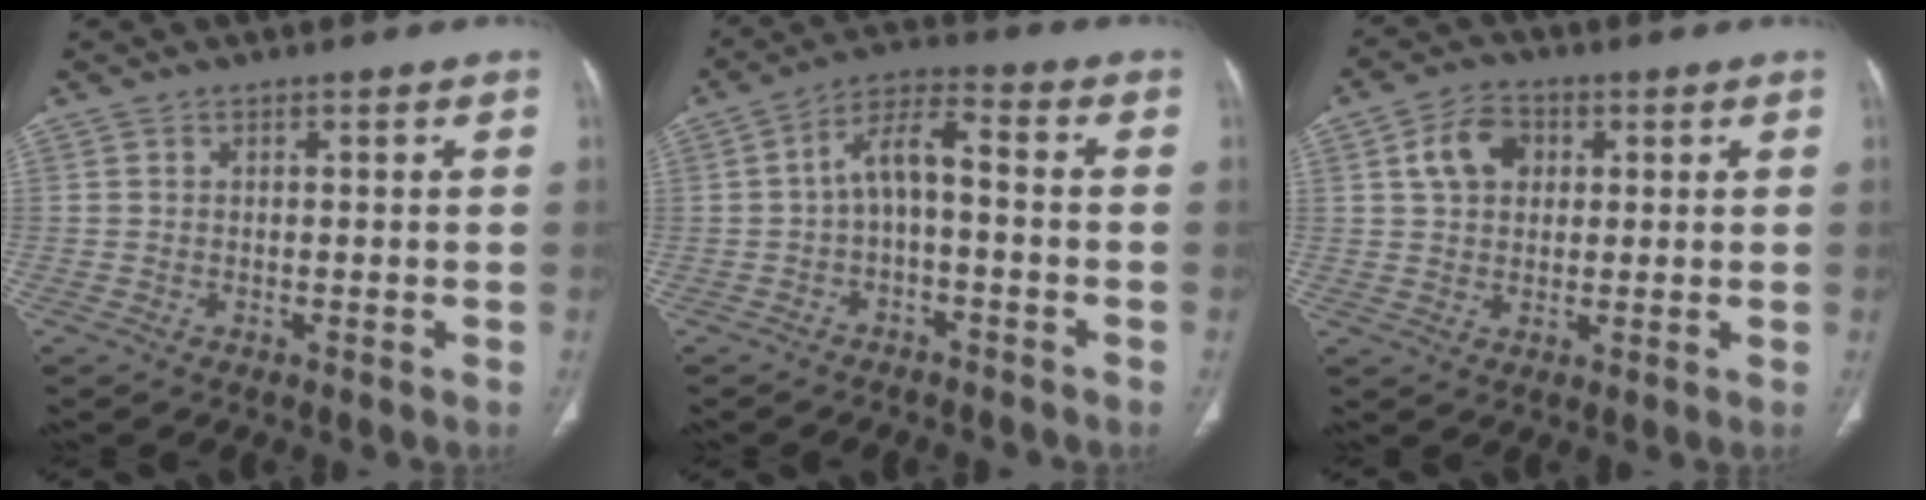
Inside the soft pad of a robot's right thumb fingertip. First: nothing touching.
{"total": 6.8, "force": [-1.4, 3.0, 6.0], "torque": [-0.110, 0.045, -0.031]}
{"total": 7.3, "force": [2.1, 5.3, 4.5], "torque": [-0.067, 0.006, 0.032]}